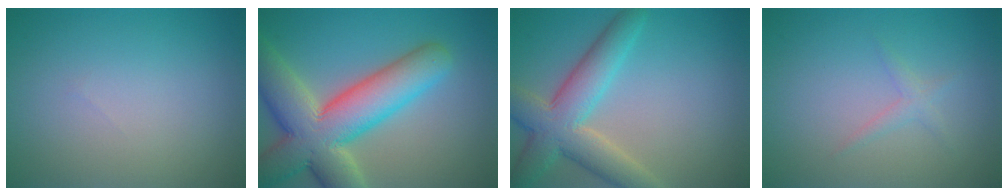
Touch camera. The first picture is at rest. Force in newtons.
{"total": 11.4, "press": 11.4, "slide": 1.1}
{"total": 6.6, "press": 6.6, "slide": 0.3}
{"total": 1.1, "press": 1.1, "slide": 0.0}